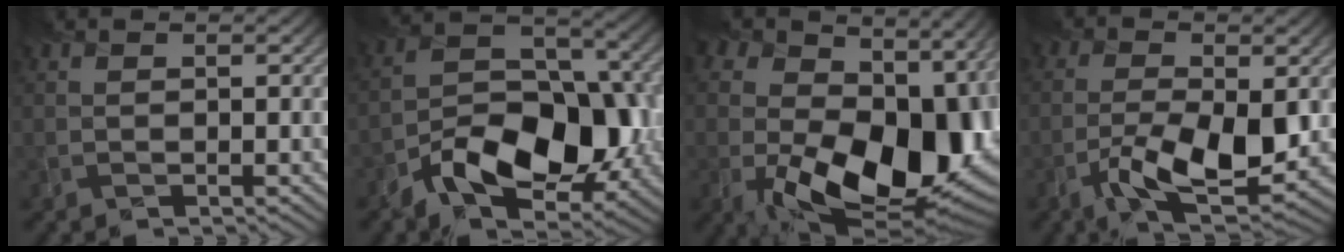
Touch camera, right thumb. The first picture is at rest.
{"total": 11.9, "force": [-4.8, 6.8, 8.5], "torque": [-0.142, -0.005, -0.087]}
{"total": 18.6, "force": [-1.9, 12.5, 13.7], "torque": [-0.228, -0.076, 0.025]}
{"total": 9.2, "force": [-2.8, 4.0, 7.8], "torque": [-0.144, -0.015, -0.042]}